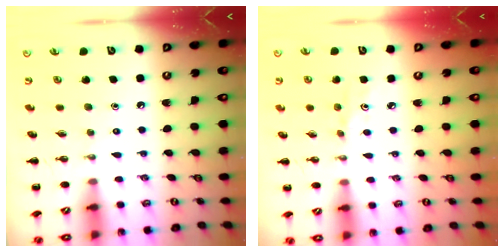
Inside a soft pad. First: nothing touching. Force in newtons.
{"total": 3.0, "press": 2.8, "slide": 1.1}